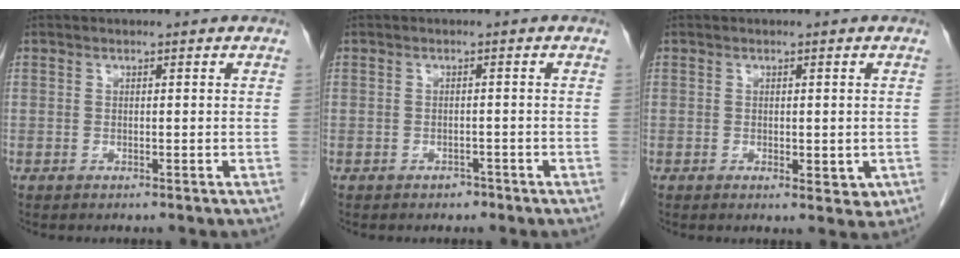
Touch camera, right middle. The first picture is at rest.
{"total": 1.2, "force": [-0.9, 0.7, 0.3], "torque": [-0.005, 0.002, -0.013]}
{"total": 3.1, "force": [-0.7, 1.6, 2.6], "torque": [-0.026, -0.004, -0.003]}